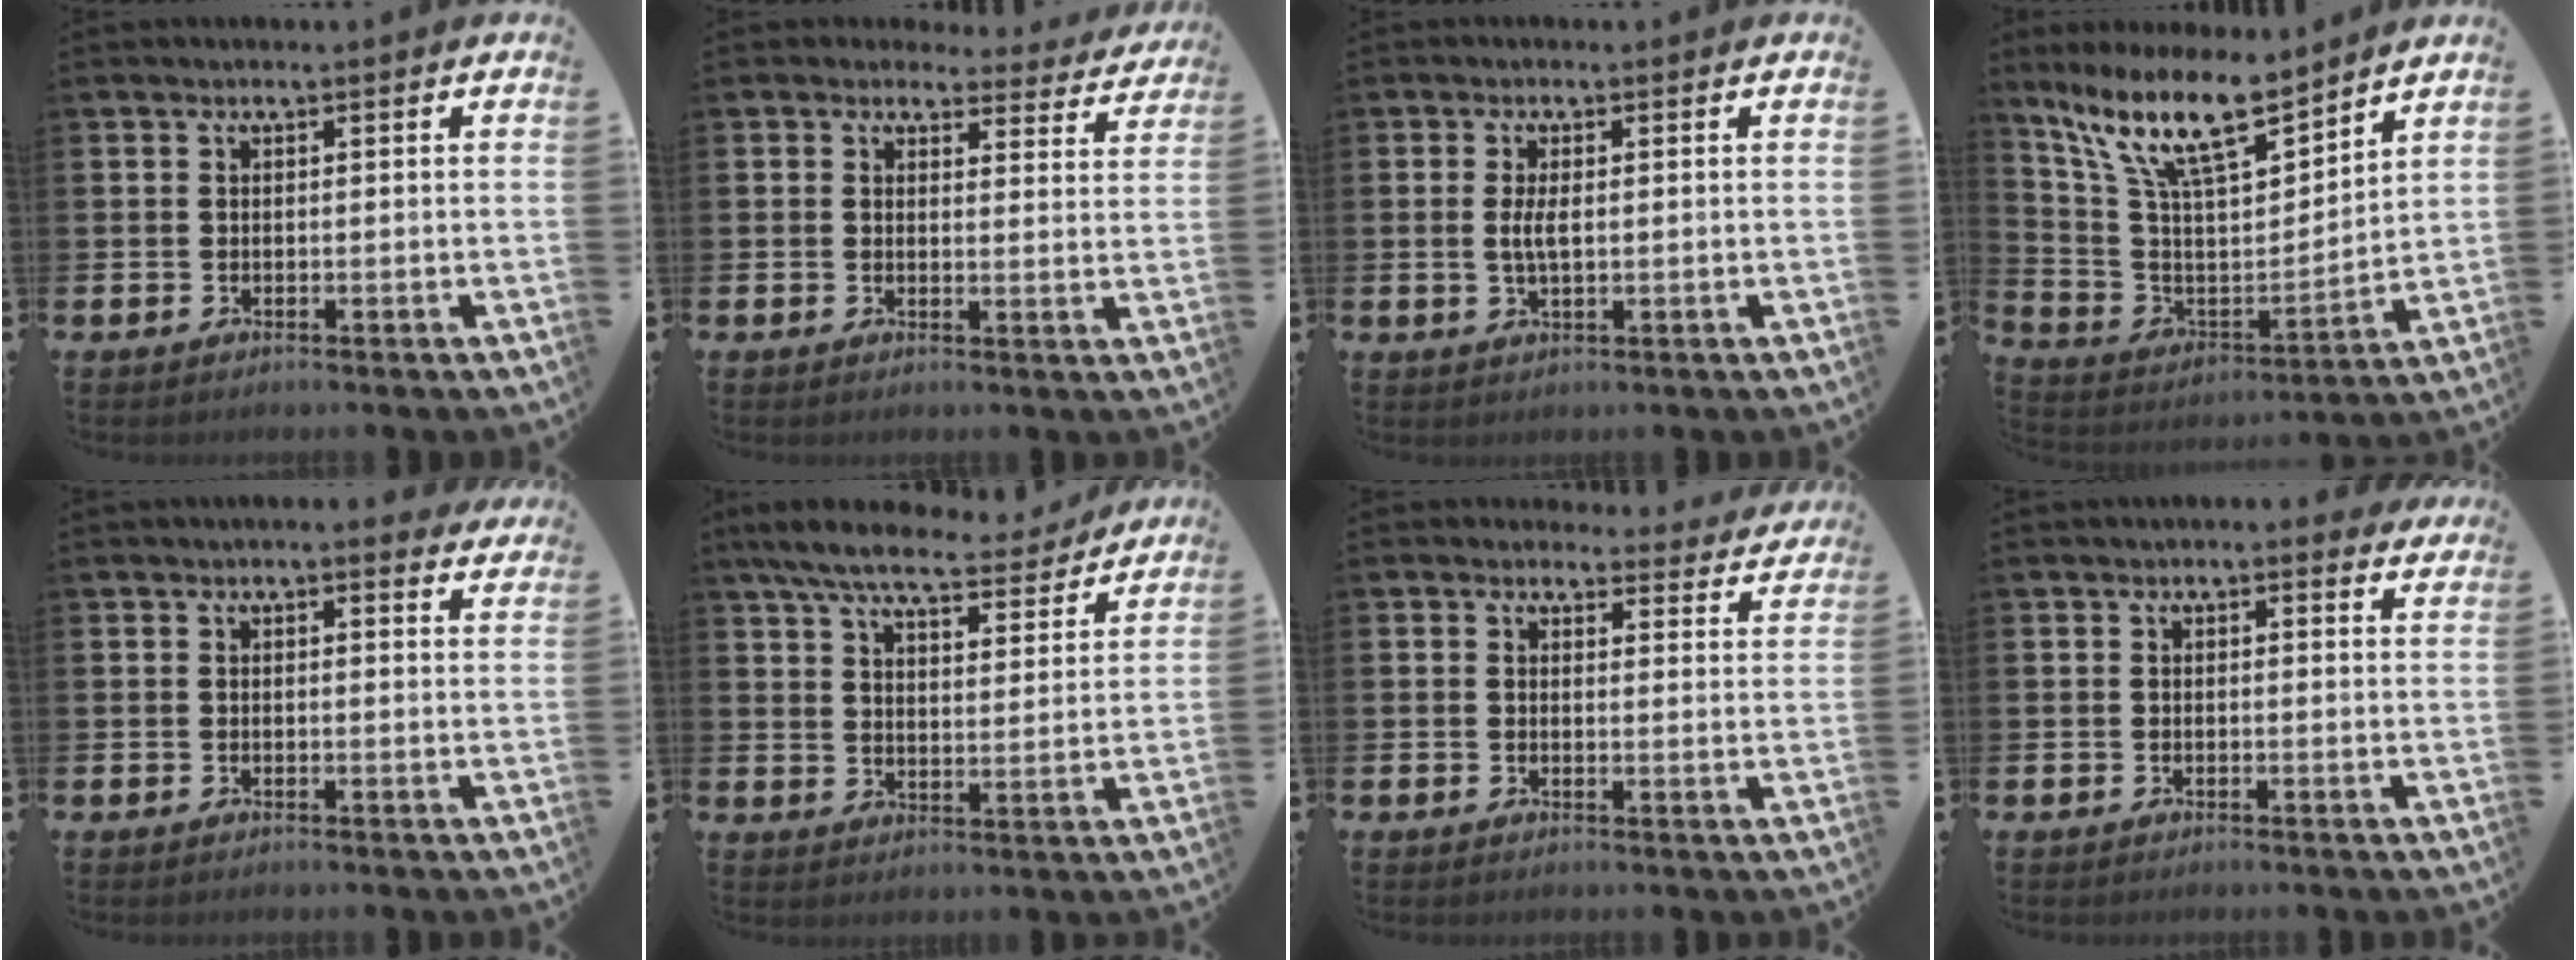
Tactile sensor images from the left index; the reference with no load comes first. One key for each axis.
{"total": 3.2, "fx": 2.9, "fy": 1.3, "fz": 0.2, "tx": 0.003, "ty": -0.025, "tz": 0.046}
{"total": 2.9, "fx": 0.2, "fy": 1.1, "fz": 2.6, "tx": -0.049, "ty": 0.003, "tz": 0.001}
{"total": 13.5, "fx": 10.8, "fy": 3.2, "fz": 7.4, "tx": -0.177, "ty": -0.057, "tz": 0.189}
{"total": 1.7, "fx": 1.7, "fy": 0.2, "fz": 0.2, "tx": -0.005, "ty": -0.005, "tz": 0.030}
{"total": 8.2, "fx": 7.4, "fy": 1.6, "fz": 3.2, "tx": -0.085, "ty": -0.038, "tz": 0.128}
{"total": 3.3, "fx": 3.1, "fy": 1.1, "fz": 0.0, "tx": 0.008, "ty": -0.026, "tz": 0.050}
{"total": 1.2, "fx": 1.1, "fy": 0.3, "fz": 0.3, "tx": 0.004, "ty": -0.002, "tz": 0.018}